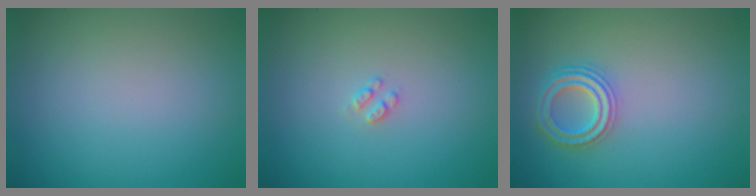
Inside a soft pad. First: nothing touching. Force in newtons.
{"total": 1.0, "press": 0.9, "slide": 0.2}
{"total": 3.7, "press": 3.4, "slide": 1.5}